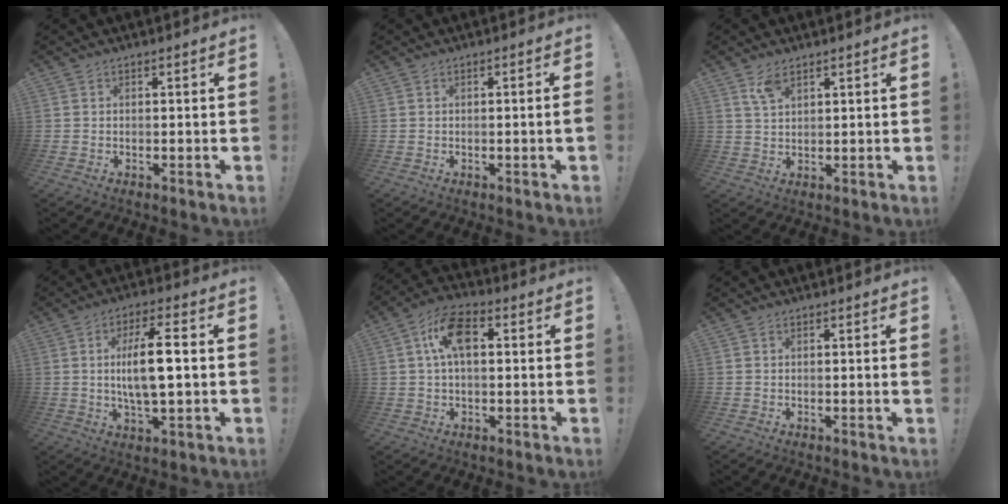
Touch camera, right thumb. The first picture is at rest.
{"total": 1.9, "force": [-0.3, -0.4, 1.9], "torque": [-0.030, -0.001, -0.008]}
{"total": 5.1, "force": [3.2, 2.3, 3.2], "torque": [-0.057, -0.012, 0.060]}
{"total": 11.9, "force": [0.7, 3.5, 11.4], "torque": [-0.203, -0.002, 0.001]}
{"total": 11.0, "force": [2.4, 6.3, 8.8], "torque": [-0.158, 0.016, 0.046]}
{"total": 0.8, "force": [0.4, -0.2, 0.6], "torque": [-0.011, -0.001, 0.007]}